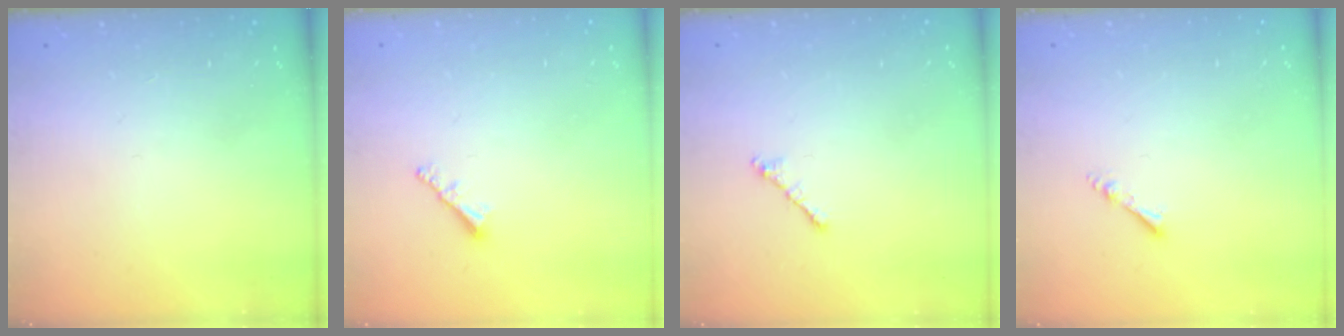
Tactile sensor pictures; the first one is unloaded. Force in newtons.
{"total": 1.9, "press": 1.9, "slide": 0.5}
{"total": 1.0, "press": 0.9, "slide": 0.4}
{"total": 2.2, "press": 2.1, "slide": 0.4}